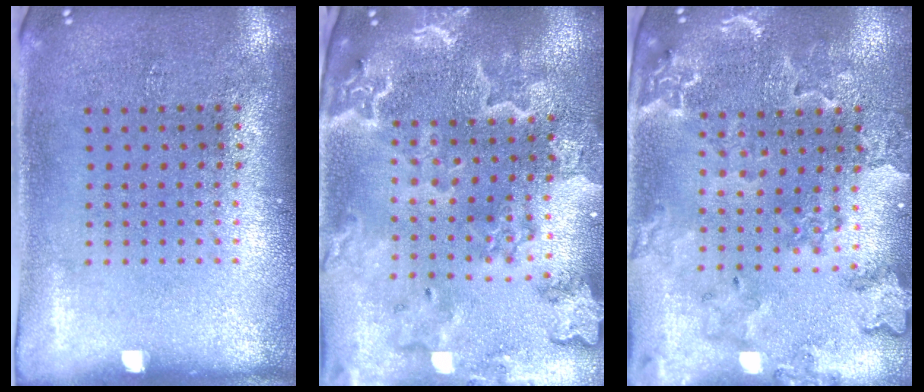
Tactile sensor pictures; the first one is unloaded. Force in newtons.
{"total": 3.8, "press": 3.2, "slide": 1.9}
{"total": 1.8, "press": 1.8, "slide": 0.2}